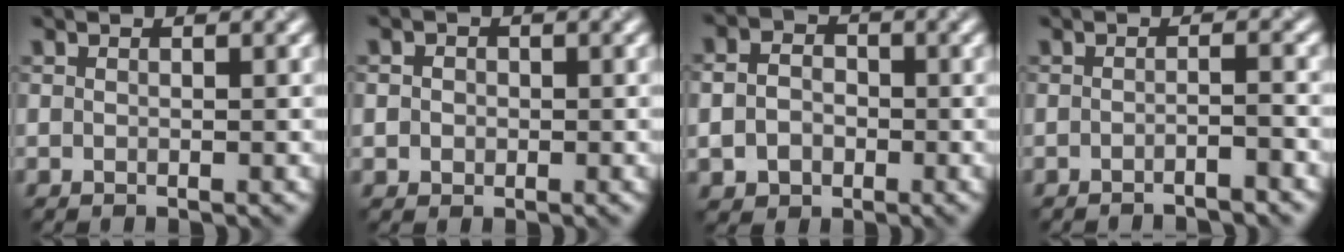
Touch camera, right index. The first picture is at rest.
{"total": 1.5, "force": [0.2, 1.4, 0.6], "torque": [0.004, 0.005, -0.002]}
{"total": 3.7, "force": [-0.8, 3.1, 1.8], "torque": [-0.024, -0.005, -0.015]}
{"total": 2.1, "force": [-1.6, 0.3, 1.4], "torque": [-0.006, 0.001, -0.032]}